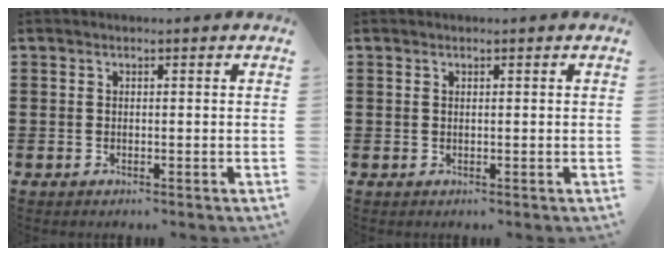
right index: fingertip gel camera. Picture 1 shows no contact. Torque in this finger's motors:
{"motor_torque": [2.14, 0.00, 0.03, 0.02]}